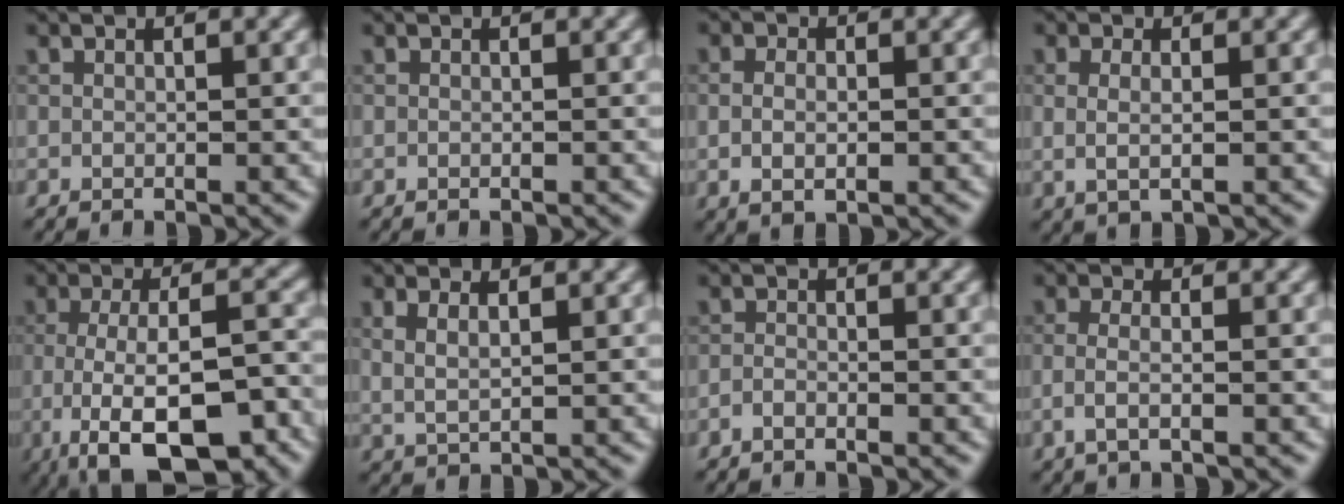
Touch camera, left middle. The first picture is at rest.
{"total": 0.0}
{"total": 2.5, "force": [-0.1, 1.5, 2.0], "torque": [-0.025, -0.005, -0.001]}
{"total": 1.6, "force": [0.2, 0.5, 1.5], "torque": [-0.030, -0.005, 0.003]}
{"total": 11.5, "force": [-4.7, 4.3, 9.6], "torque": [-0.156, -0.010, -0.073]}
{"total": 2.0, "force": [0.9, 0.7, 1.6], "torque": [-0.030, -0.004, 0.022]}
{"total": 1.0, "force": [-0.8, 0.3, 0.5], "torque": [-0.010, 0.000, -0.018]}
{"total": 2.0, "force": [-0.6, 0.7, 1.7], "torque": [-0.037, -0.004, -0.019]}